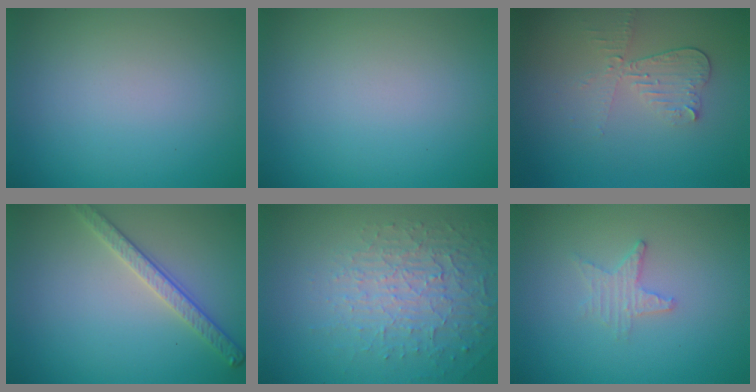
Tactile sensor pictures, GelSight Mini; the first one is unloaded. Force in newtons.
{"total": 0.0}
{"total": 2.8, "press": 2.5, "slide": 1.3}
{"total": 2.7, "press": 2.6, "slide": 0.9}
{"total": 5.3, "press": 3.4, "slide": 4.1}
{"total": 1.7, "press": 1.6, "slide": 0.4}